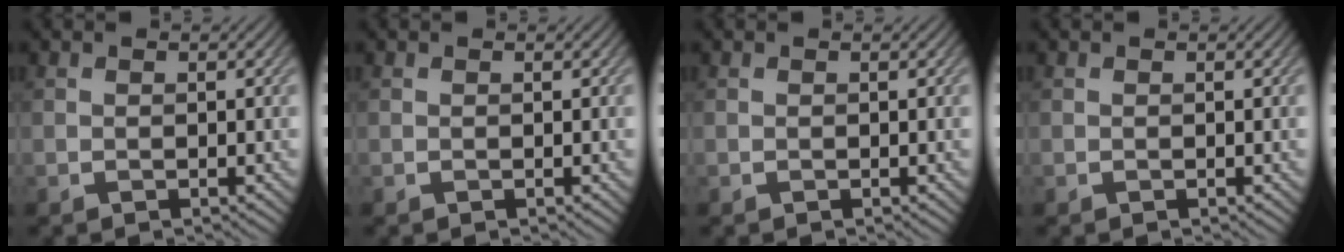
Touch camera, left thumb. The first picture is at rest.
{"total": 0.0}
{"total": 0.0}
{"total": 0.0}